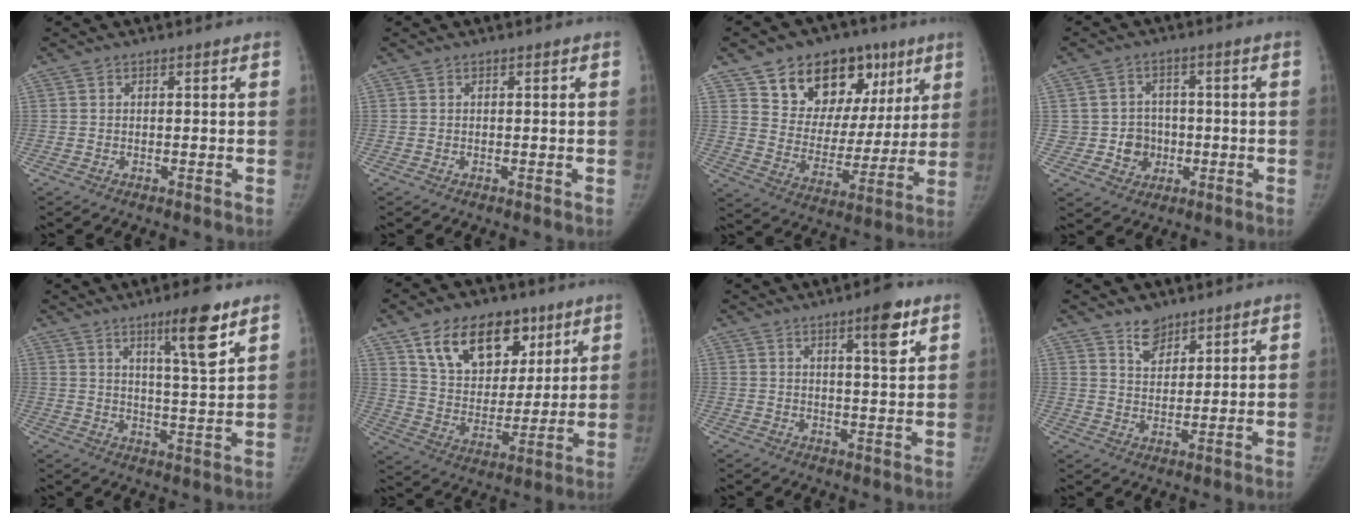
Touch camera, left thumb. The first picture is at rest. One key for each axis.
{"total": 0.0}
{"total": 21.0, "fx": 11.1, "fy": 13.8, "fz": 11.3, "tx": -0.108, "ty": -0.019, "tz": 0.180}
{"total": 6.1, "fx": -1.1, "fy": 5.8, "fz": 1.4, "tx": 0.014, "ty": 0.014, "tz": -0.013}
{"total": 9.9, "fx": 6.0, "fy": 1.2, "fz": 7.8, "tx": -0.114, "ty": -0.037, "tz": 0.095}
{"total": 18.6, "fx": 10.2, "fy": 12.1, "fz": 9.8, "tx": -0.111, "ty": -0.036, "tz": 0.177}
{"total": 6.5, "fx": 3.7, "fy": 1.4, "fz": 5.2, "tx": -0.065, "ty": -0.020, "tz": 0.052}
{"total": 4.9, "fx": 3.8, "fy": 2.8, "fz": 1.4, "tx": 0.004, "ty": -0.031, "tz": 0.069}